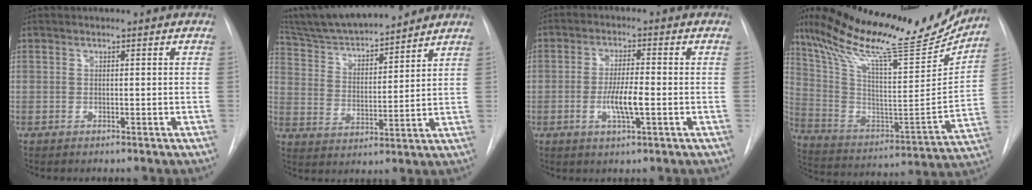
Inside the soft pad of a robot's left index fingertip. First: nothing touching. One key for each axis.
{"total": 16.6, "fx": 15.1, "fy": 2.2, "fz": 6.7, "tx": -0.118, "ty": 0.015, "tz": 0.258}
{"total": 5.5, "fx": -1.3, "fy": 0.7, "fz": 5.2, "tx": -0.104, "ty": -0.005, "tz": -0.024}
{"total": 29.0, "fx": 23.7, "fy": 4.8, "fz": 16.0, "tx": -0.280, "ty": -0.027, "tz": 0.356}